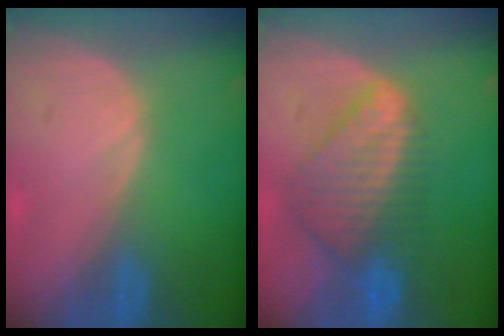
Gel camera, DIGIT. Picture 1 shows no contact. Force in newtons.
{"total": 8.7, "press": 7.5, "slide": 4.3}